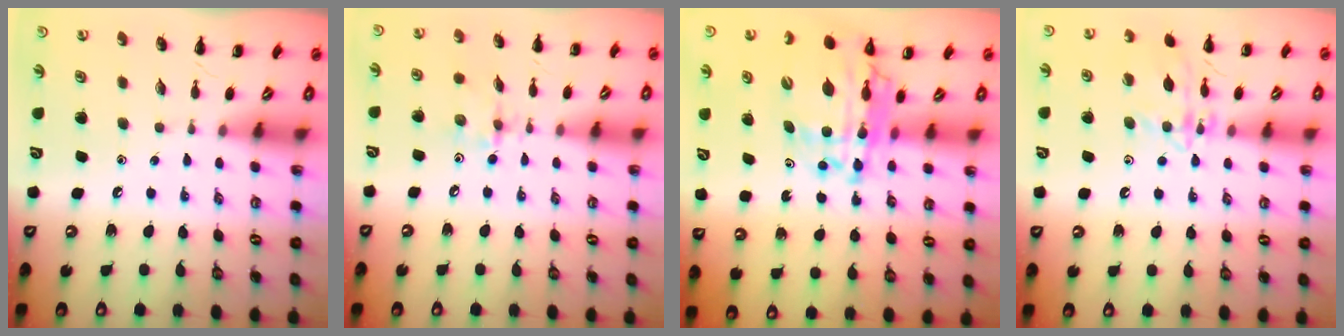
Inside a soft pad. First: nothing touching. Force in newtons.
{"total": 3.8, "press": 3.7, "slide": 0.4}
{"total": 16.9, "press": 16.3, "slide": 4.5}
{"total": 13.5, "press": 13.5, "slide": 0.7}